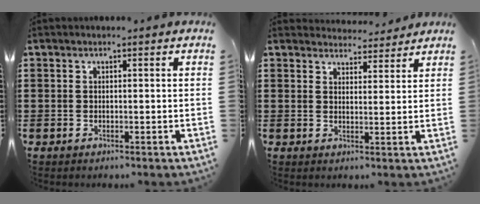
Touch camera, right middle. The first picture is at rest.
{"total": 3.5, "force": [3.4, 0.6, -0.2], "torque": [0.002, -0.015, 0.064]}